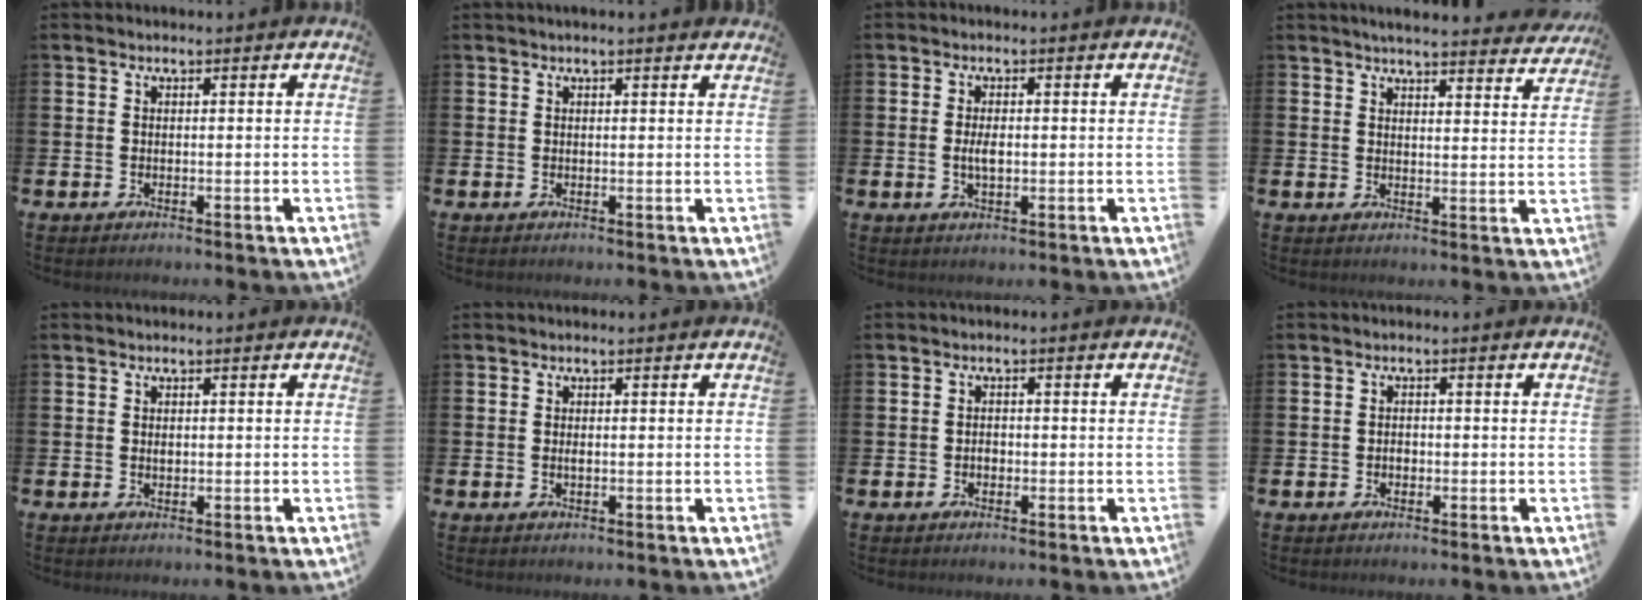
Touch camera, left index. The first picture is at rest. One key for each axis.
{"total": 0.9, "fx": 0.8, "fy": 0.0, "fz": 0.4, "tx": 0.005, "ty": -0.004, "tz": 0.012}
{"total": 2.4, "fx": 0.0, "fy": 1.1, "fz": 2.1, "tx": -0.030, "ty": -0.001, "tz": -0.005}
{"total": 4.5, "fx": 4.4, "fy": 0.1, "fz": 1.0, "tx": -0.019, "ty": -0.031, "tz": 0.074}
{"total": 0.5, "fx": 0.1, "fy": 0.3, "fz": 0.4, "tx": -0.006, "ty": 0.001, "tz": 0.001}
{"total": 0.6, "fx": 0.0, "fy": 0.2, "fz": 0.6, "tx": -0.018, "ty": 0.002, "tz": 0.001}
{"total": 1.2, "fx": -0.4, "fy": 0.9, "fz": 0.7, "tx": -0.011, "ty": 0.002, "tz": -0.010}
{"total": 1.1, "fx": -0.4, "fy": 0.8, "fz": 0.7, "tx": -0.011, "ty": 0.003, "tz": -0.009}